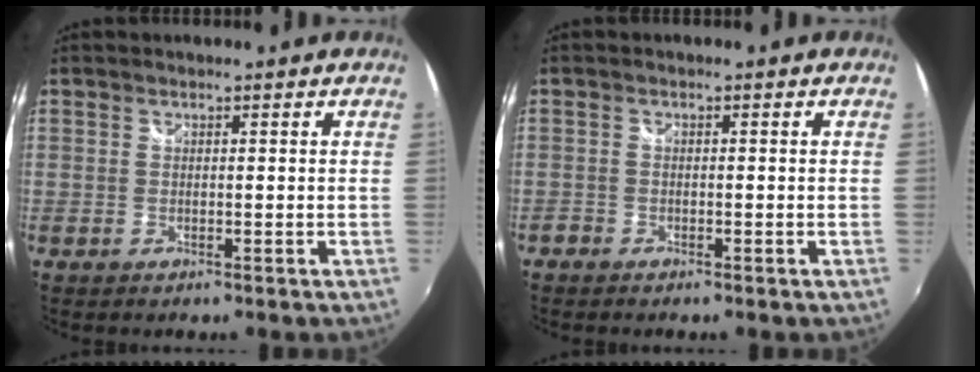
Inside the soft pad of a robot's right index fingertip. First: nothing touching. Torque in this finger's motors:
{"motor_torque": [0.10, -0.24, -0.02, 0.01]}